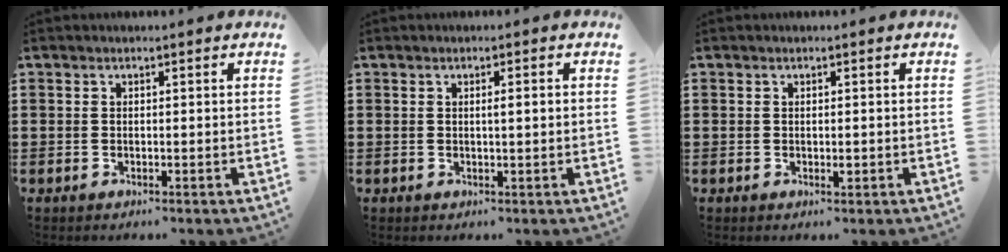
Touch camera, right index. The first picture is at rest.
{"total": 1.4, "force": [0.1, 0.1, 1.4], "torque": [-0.026, 0.001, 0.001]}
{"total": 1.0, "force": [-0.2, 0.3, 0.9], "torque": [-0.017, -0.004, -0.002]}